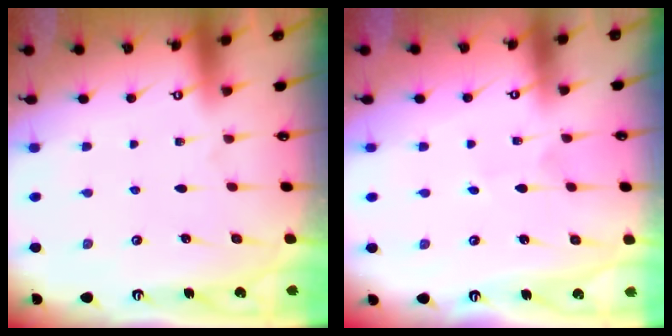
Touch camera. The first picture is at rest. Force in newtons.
{"total": 2.2, "press": 2.1, "slide": 0.2}